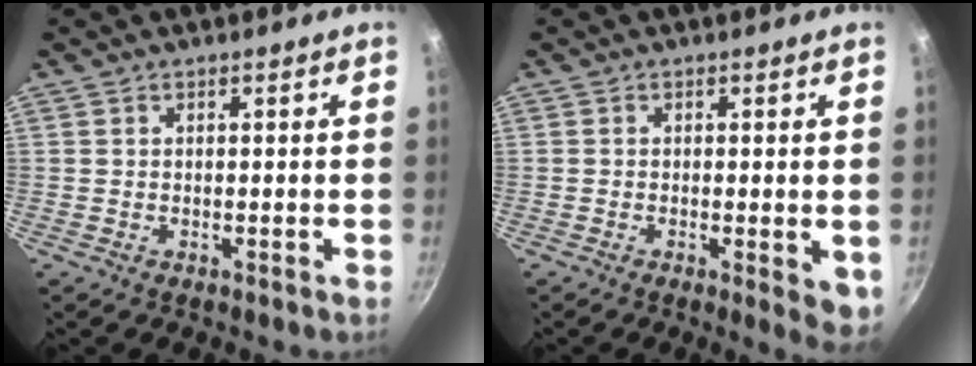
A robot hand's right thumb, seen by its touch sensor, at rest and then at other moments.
{"total": 5.0, "force": [-0.9, 1.7, 4.6], "torque": [-0.051, -0.009, -0.012]}